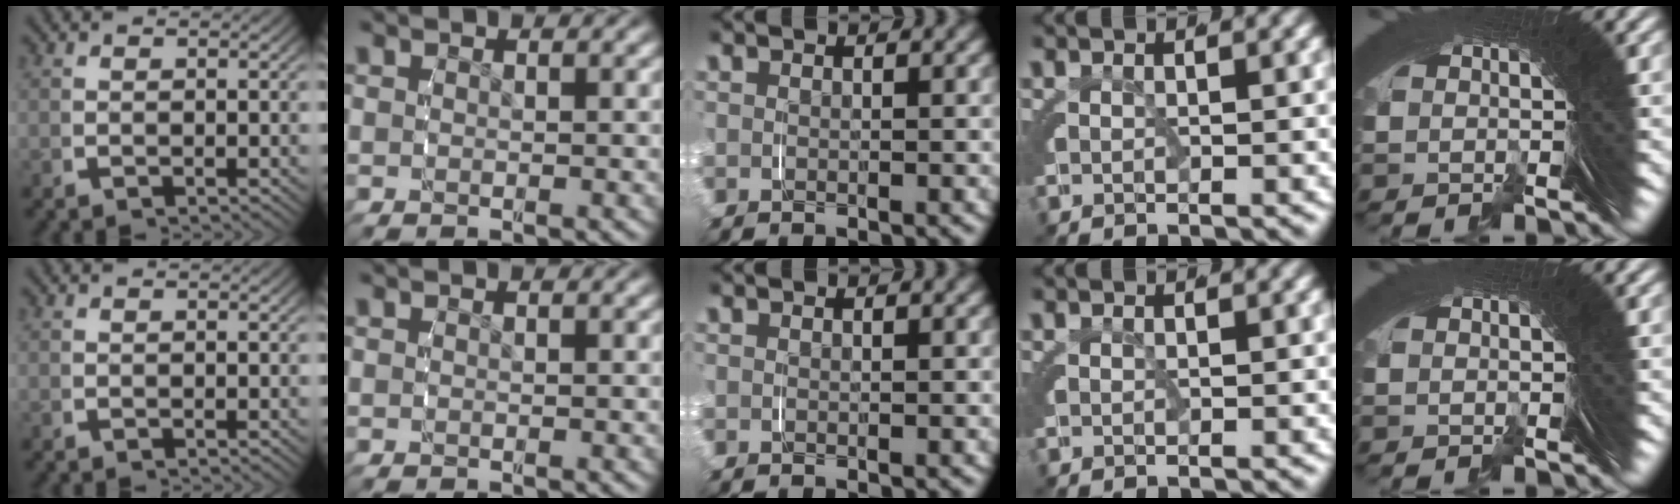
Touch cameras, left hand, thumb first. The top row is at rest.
{}